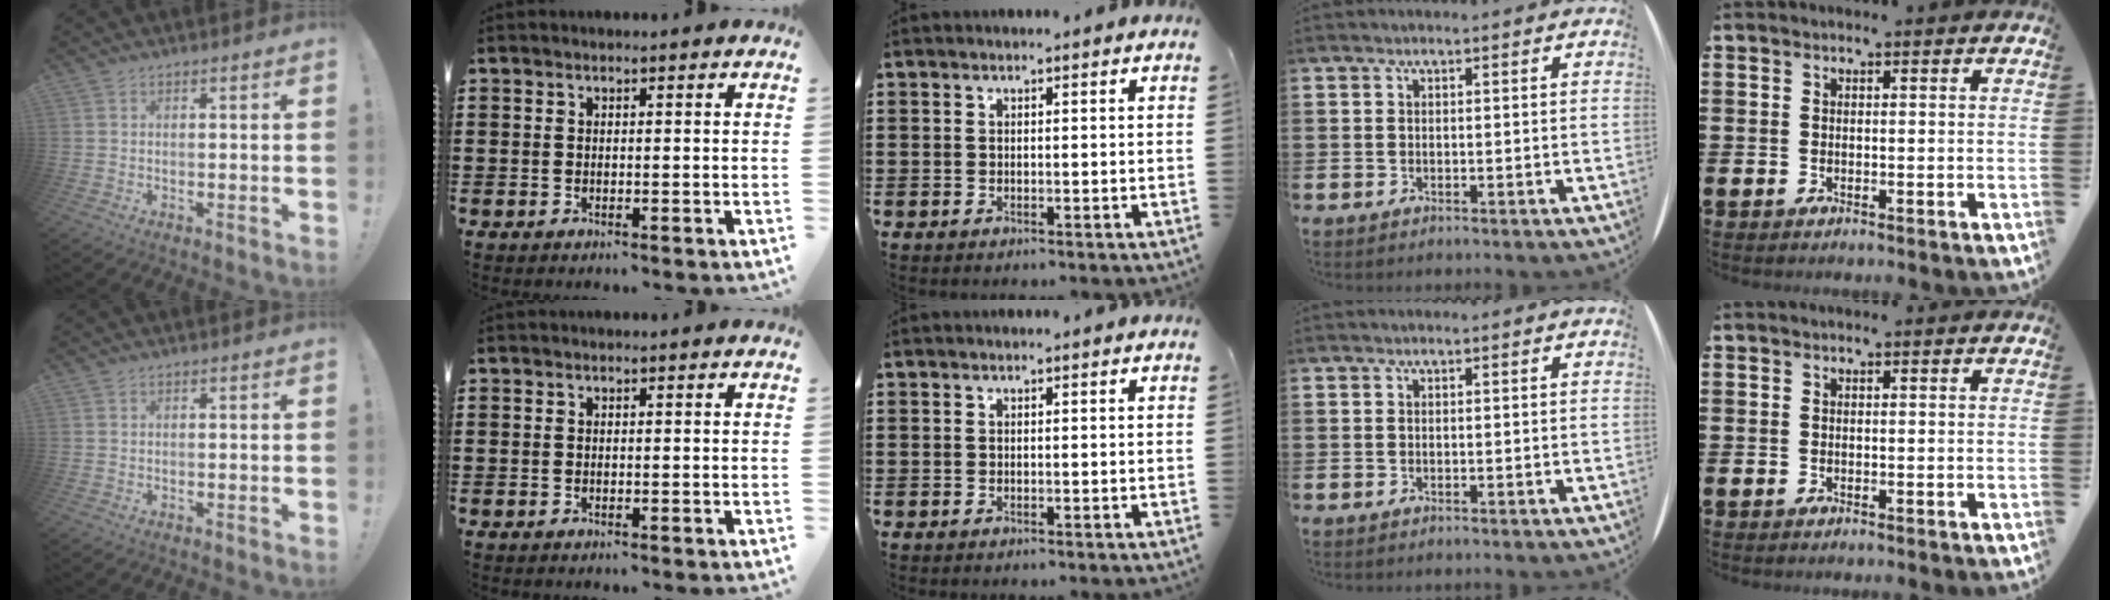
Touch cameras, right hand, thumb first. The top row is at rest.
{}